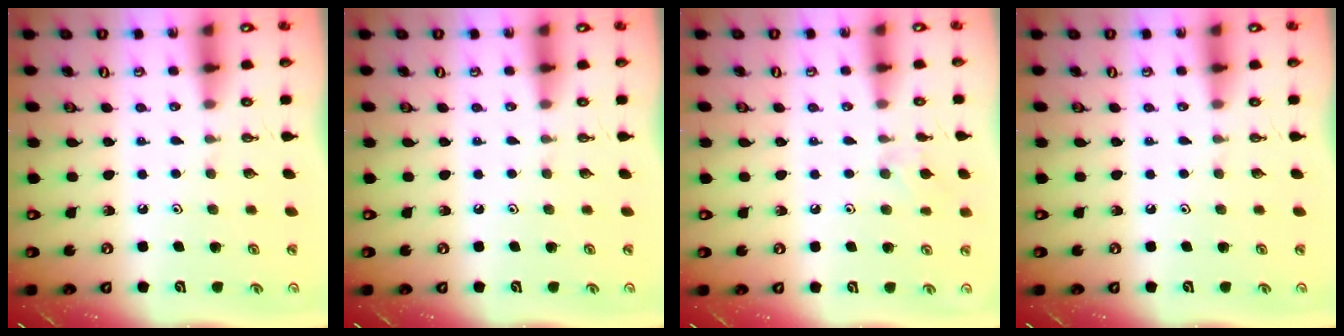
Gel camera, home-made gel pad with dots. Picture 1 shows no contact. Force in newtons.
{"total": 0.0}
{"total": 6.6, "press": 6.5, "slide": 0.8}
{"total": 0.0}